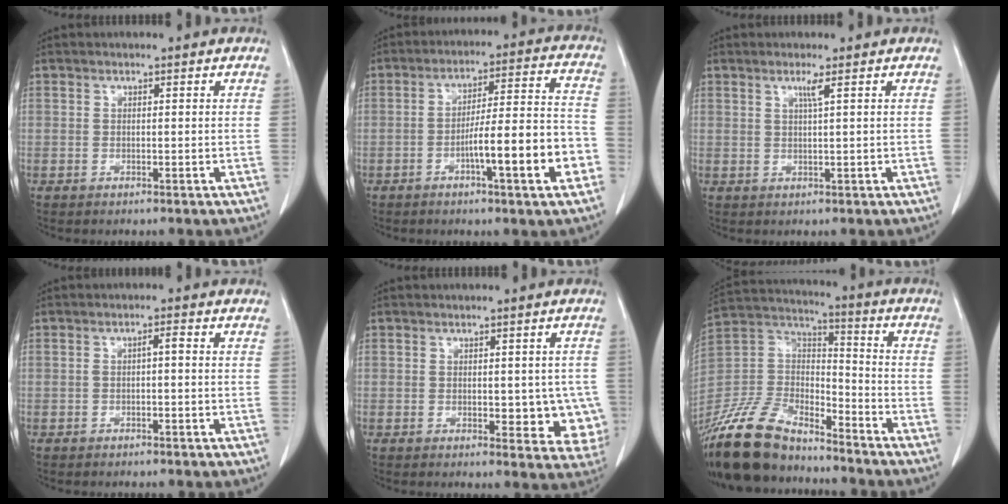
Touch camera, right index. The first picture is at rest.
{"total": 12.9, "force": [-4.6, 0.9, 12.0], "torque": [-0.180, 0.013, -0.068]}
{"total": 1.6, "force": [0.8, -0.5, 1.3], "torque": [-0.030, -0.003, 0.017]}
{"total": 1.4, "force": [-0.1, 0.2, 1.4], "torque": [-0.020, 0.005, -0.003]}
{"total": 7.3, "force": [-0.6, 3.8, 6.2], "torque": [-0.049, 0.000, -0.001]}
{"total": 17.6, "force": [-15.2, 6.1, 6.7], "torque": [-0.135, 0.018, -0.283]}